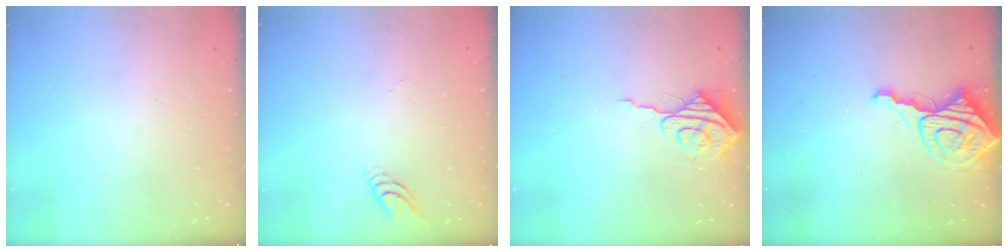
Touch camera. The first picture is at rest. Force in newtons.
{"total": 4.4, "press": 4.4, "slide": 0.1}
{"total": 7.6, "press": 7.6, "slide": 0.8}
{"total": 8.9, "press": 8.8, "slide": 1.0}